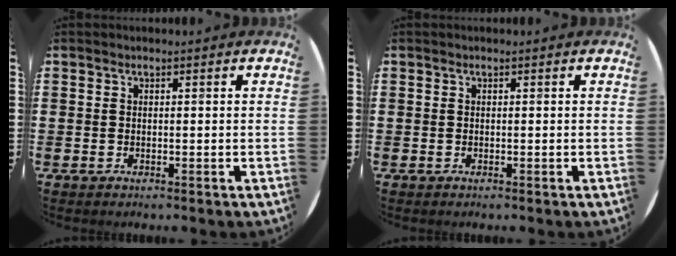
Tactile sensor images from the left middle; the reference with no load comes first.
{"total": 0.0}